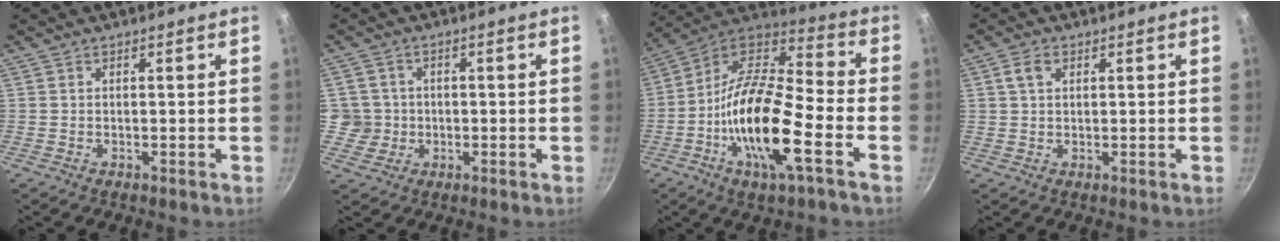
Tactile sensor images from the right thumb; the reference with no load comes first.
{"total": 4.6, "force": [-0.2, 4.5, 0.4], "torque": [0.023, 0.015, -0.002]}
{"total": 20.7, "force": [-6.6, 6.4, 18.5], "torque": [-0.337, 0.036, -0.144]}
{"total": 2.9, "force": [1.1, 2.0, 1.8], "torque": [-0.027, 0.004, 0.020]}